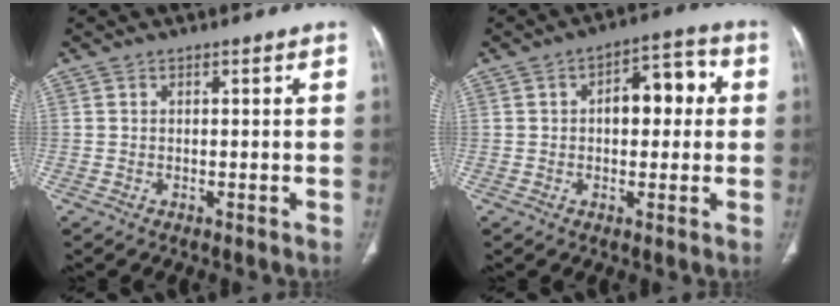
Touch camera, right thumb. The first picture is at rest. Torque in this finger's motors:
{"motor_torque": [0.44, 1.77, 1.00, 0.24, 0.03]}